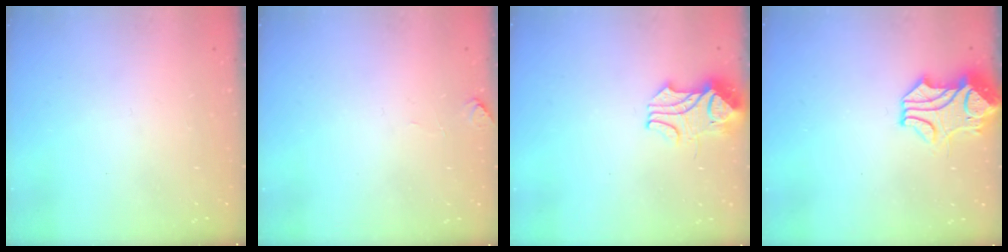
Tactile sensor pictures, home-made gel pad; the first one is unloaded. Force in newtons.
{"total": 5.1, "press": 5.0, "slide": 0.4}
{"total": 2.1, "press": 1.9, "slide": 0.9}
{"total": 2.1, "press": 1.9, "slide": 1.0}